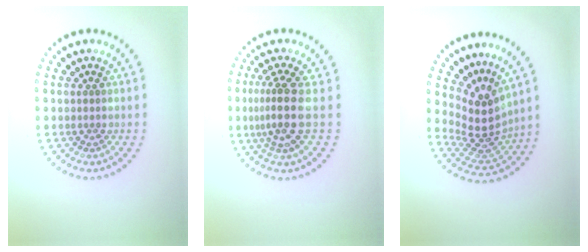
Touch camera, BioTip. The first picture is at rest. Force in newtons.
{"total": 3.5, "press": 2.5, "slide": 2.5}
{"total": 3.9, "press": 2.7, "slide": 2.9}